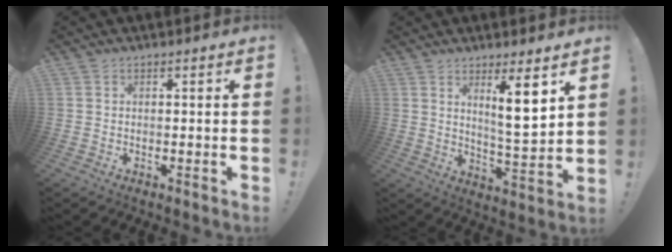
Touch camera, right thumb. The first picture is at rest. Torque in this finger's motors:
{"motor_torque": [-0.45, 0.85, 0.05, 0.04, 0.08]}